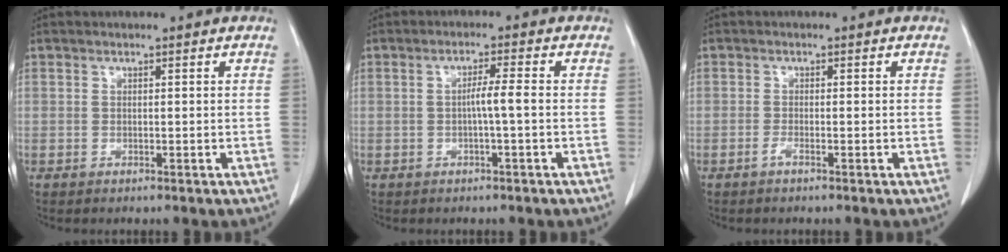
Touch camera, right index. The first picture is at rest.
{"total": 2.8, "force": [-0.4, -0.3, 2.7], "torque": [-0.043, 0.002, -0.008]}
{"total": 0.9, "force": [-0.7, -0.1, 0.6], "torque": [-0.009, 0.001, -0.014]}